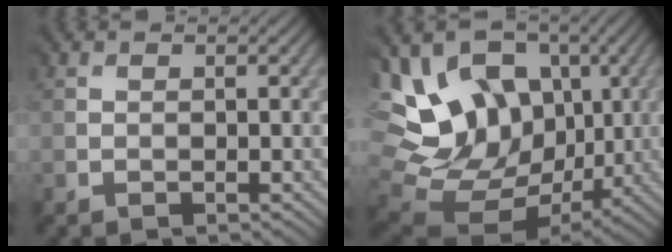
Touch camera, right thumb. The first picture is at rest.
{"total": 17.6, "force": [4.0, 13.7, 10.3], "torque": [-0.245, -0.002, 0.097]}